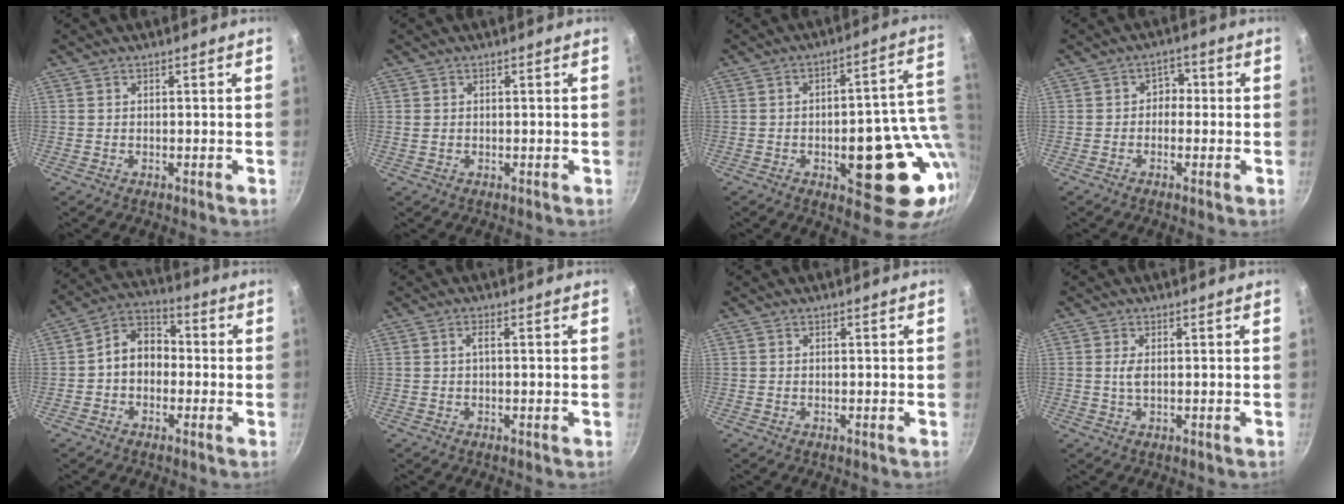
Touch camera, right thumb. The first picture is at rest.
{"total": 0.7, "force": [0.1, 0.6, 0.3], "torque": [-0.004, 0.002, 0.002]}
{"total": 19.2, "force": [-1.7, 8.5, 17.1], "torque": [-0.157, 0.008, -0.016]}
{"total": 3.3, "force": [-0.4, 2.7, 1.8], "torque": [0.000, 0.011, -0.015]}
{"total": 8.7, "force": [-0.9, 6.7, 5.4], "torque": [-0.049, 0.034, -0.036]}
{"total": 1.4, "force": [0.0, 0.3, 1.4], "torque": [-0.029, 0.003, -0.002]}
{"total": 0.0}
{"total": 1.8, "force": [0.2, 0.8, 1.6], "torque": [-0.034, 0.000, 0.004]}